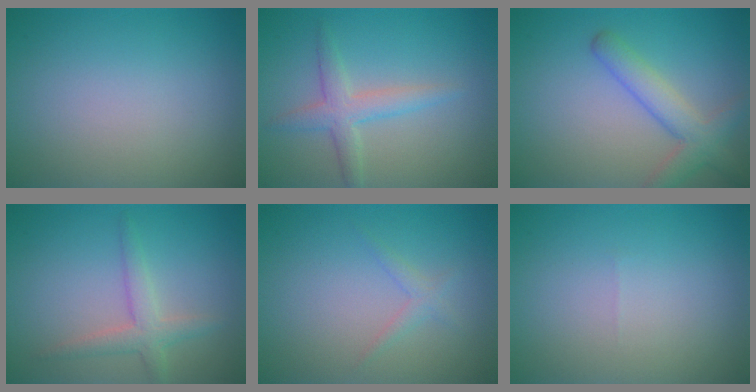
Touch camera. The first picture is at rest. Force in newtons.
{"total": 2.8, "press": 2.8, "slide": 0.1}
{"total": 3.8, "press": 3.8, "slide": 0.3}
{"total": 2.5, "press": 2.5, "slide": 0.2}
{"total": 1.1, "press": 1.1, "slide": 0.0}
{"total": 0.0}